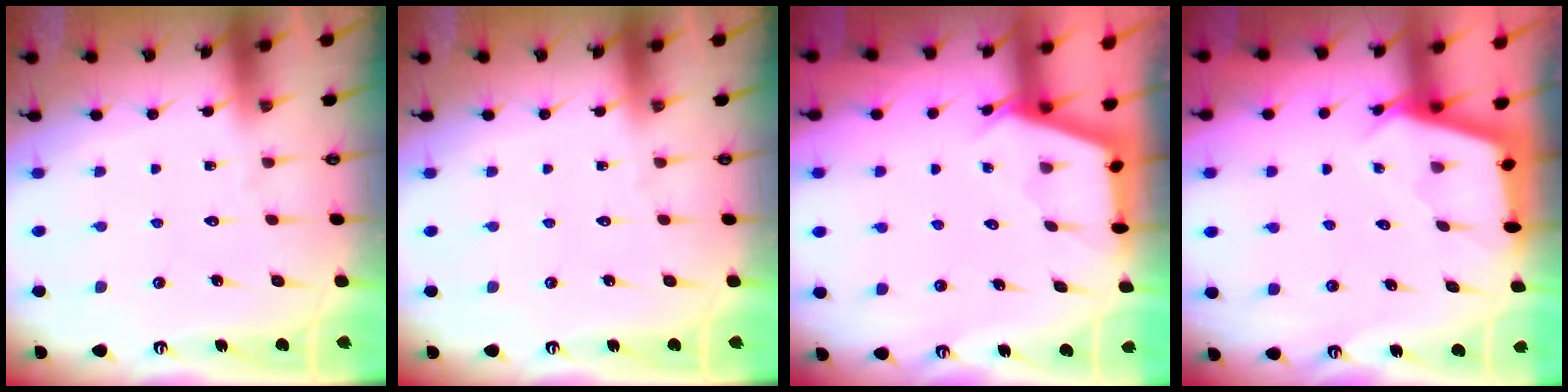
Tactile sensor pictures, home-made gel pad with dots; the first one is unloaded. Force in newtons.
{"total": 0.0}
{"total": 2.6, "press": 2.6, "slide": 0.3}
{"total": 2.6, "press": 2.6, "slide": 0.4}